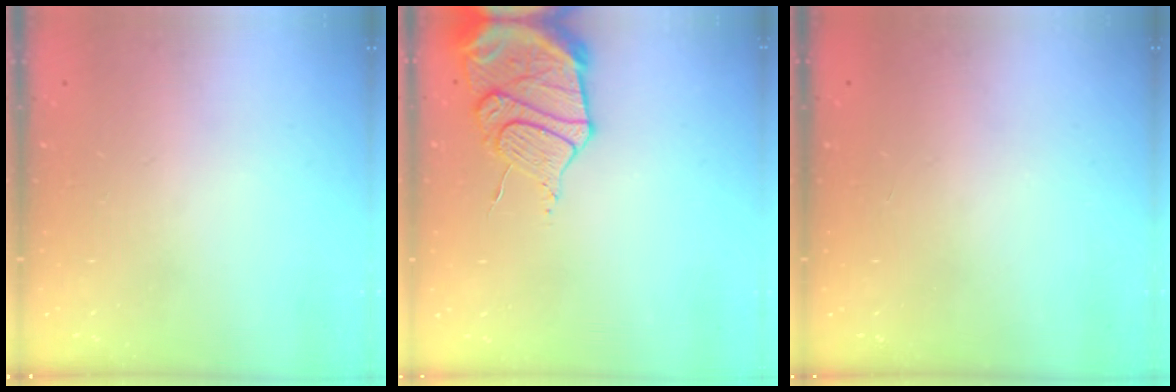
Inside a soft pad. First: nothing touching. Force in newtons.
{"total": 13.5, "press": 13.4, "slide": 1.0}
{"total": 0.0}